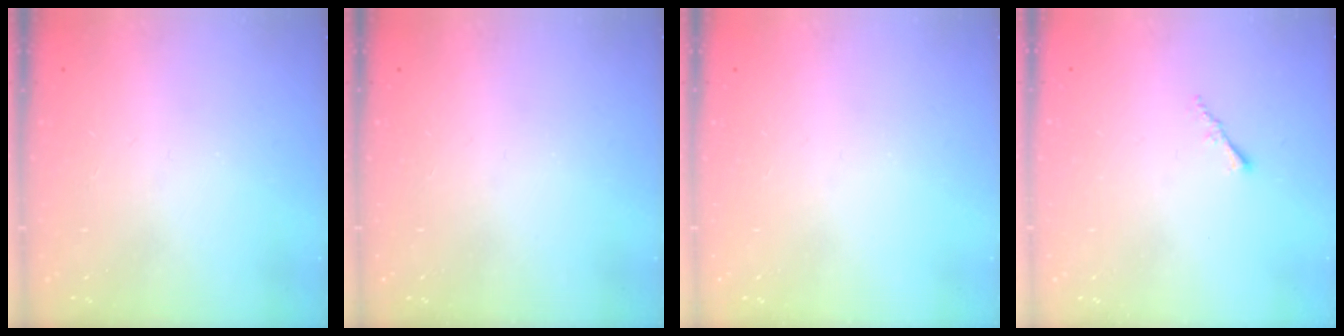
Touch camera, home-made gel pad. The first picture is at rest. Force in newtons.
{"total": 0.0}
{"total": 0.0}
{"total": 1.2, "press": 1.1, "slide": 0.4}